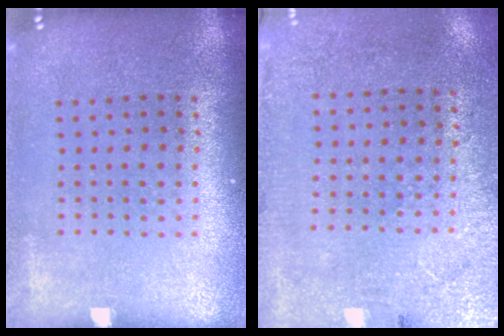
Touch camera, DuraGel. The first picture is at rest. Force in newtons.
{"total": 2.6, "press": 2.2, "slide": 1.4}